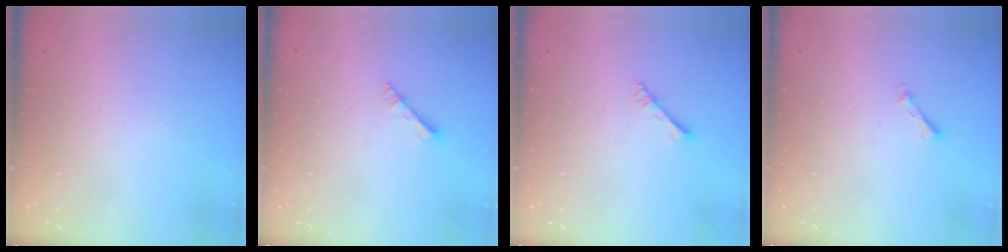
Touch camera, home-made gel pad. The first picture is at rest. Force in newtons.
{"total": 4.1, "press": 4.1, "slide": 0.4}
{"total": 2.9, "press": 2.9, "slide": 0.3}
{"total": 2.7, "press": 2.7, "slide": 0.4}